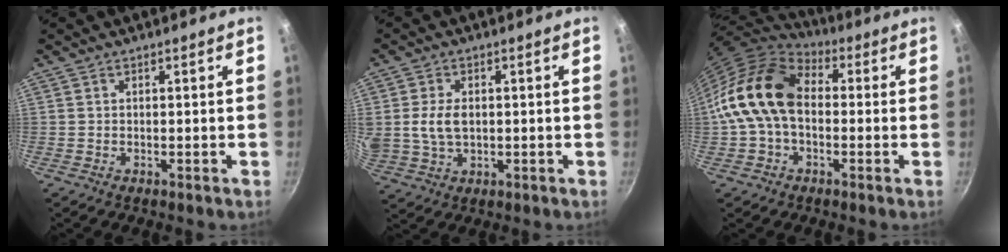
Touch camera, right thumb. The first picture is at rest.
{"total": 6.5, "force": [0.6, 4.4, 4.8], "torque": [-0.087, -0.001, 0.016]}
{"total": 15.6, "force": [0.0, 10.7, 11.3], "torque": [-0.190, 0.037, -0.017]}